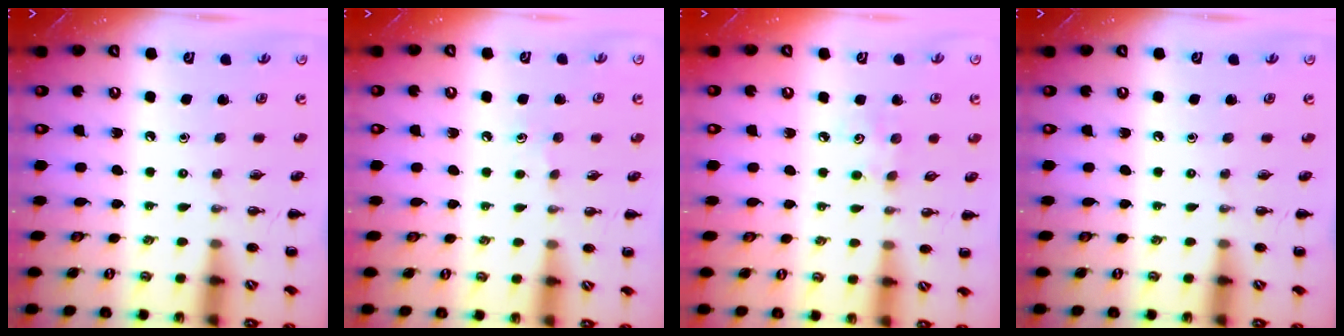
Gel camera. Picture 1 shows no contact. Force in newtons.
{"total": 3.9, "press": 3.7, "slide": 1.4}
{"total": 3.8, "press": 3.7, "slide": 0.8}
{"total": 0.0}